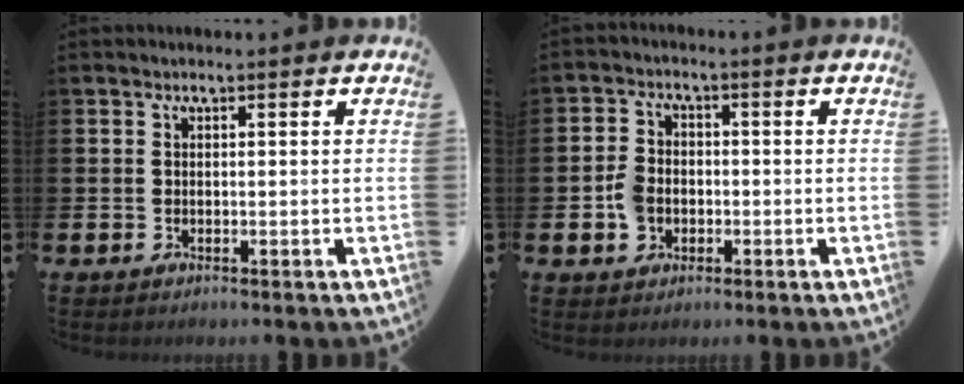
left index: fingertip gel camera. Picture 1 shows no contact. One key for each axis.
{"total": 4.1, "fx": -1.1, "fy": 3.5, "fz": 1.9, "tx": -0.039, "ty": 0.011, "tz": -0.021}